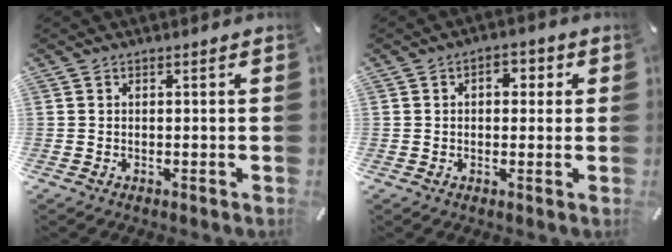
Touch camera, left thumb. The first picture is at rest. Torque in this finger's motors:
{"motor_torque": [0.00, -0.01, 0.10, 0.07, 0.01]}